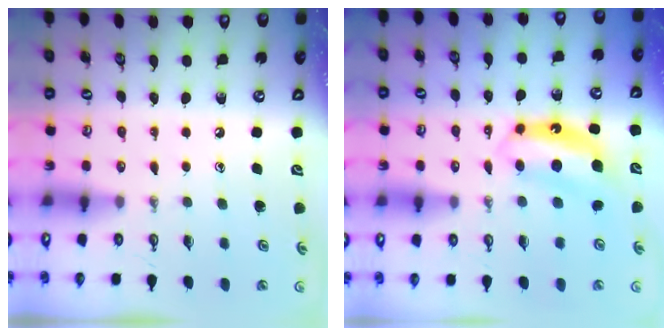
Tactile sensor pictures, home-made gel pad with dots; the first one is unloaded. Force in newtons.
{"total": 6.8, "press": 6.8, "slide": 0.3}